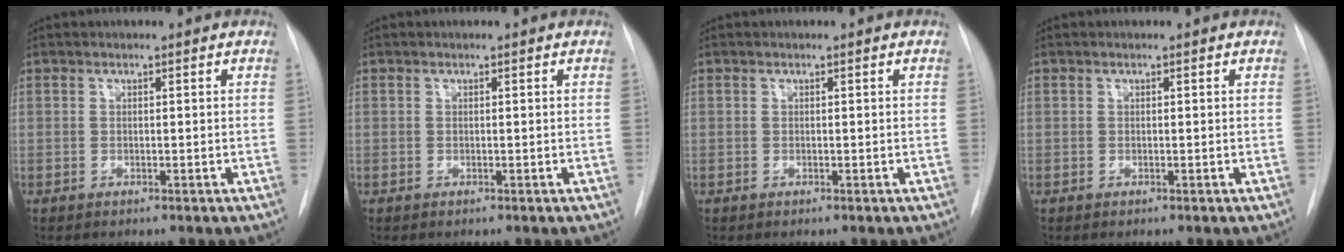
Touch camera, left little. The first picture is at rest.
{"total": 0.0}
{"total": 0.0}
{"total": 0.0}